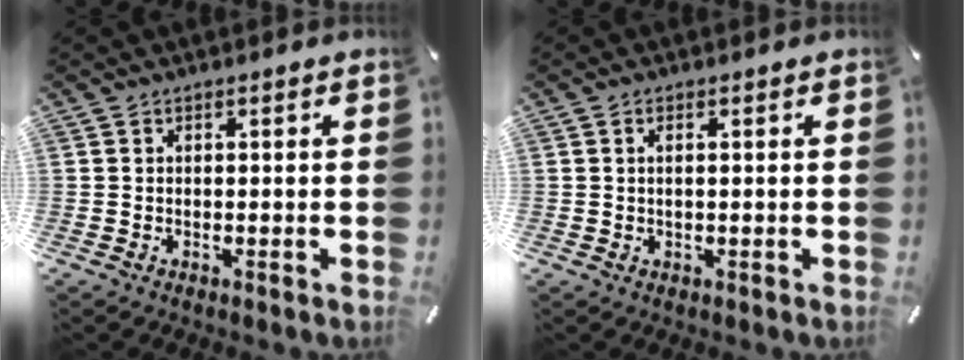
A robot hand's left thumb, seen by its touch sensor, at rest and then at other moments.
{"total": 1.2, "force": [0.3, 0.3, 1.2], "torque": [-0.023, 0.000, 0.004]}